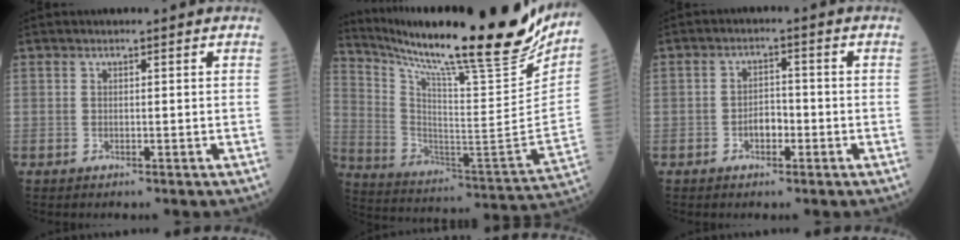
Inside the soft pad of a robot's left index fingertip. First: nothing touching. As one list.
[{"total": 27.7, "force": [23.3, 1.1, 14.9], "torque": [-0.260, -0.084, 0.347]}, {"total": 3.1, "force": [-1.5, 1.6, 2.2], "torque": [-0.033, 0.005, -0.029]}]